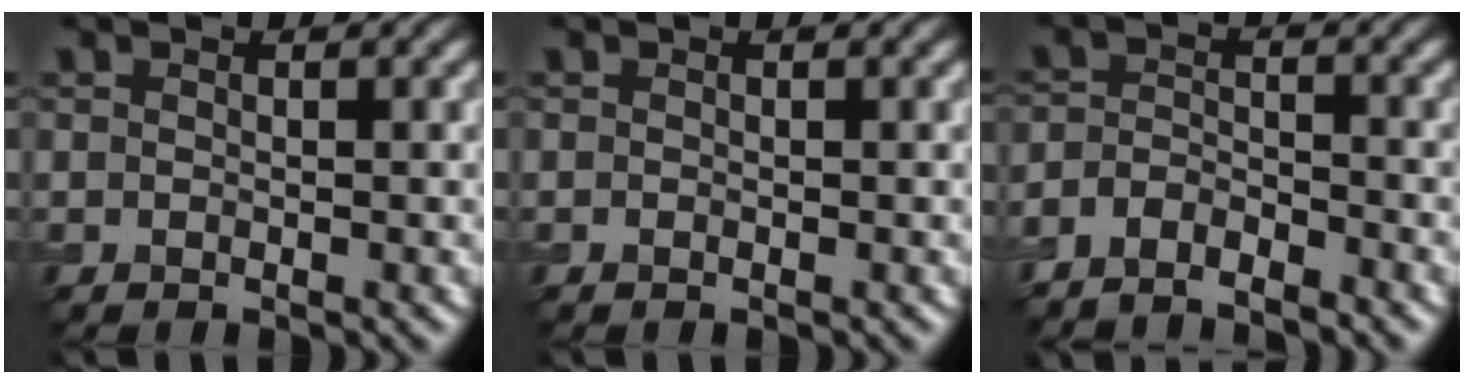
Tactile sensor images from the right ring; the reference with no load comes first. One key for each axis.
{"total": 0.0}
{"total": 2.8, "fx": -2.8, "fy": 0.6, "fz": 0.4, "tx": -0.006, "ty": -0.002, "tz": -0.060}